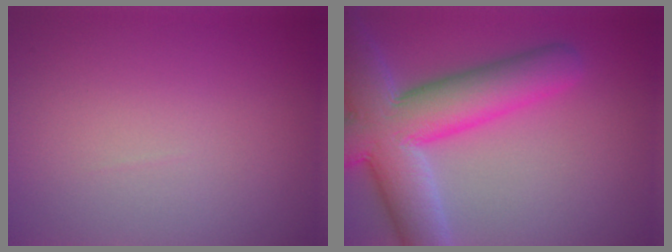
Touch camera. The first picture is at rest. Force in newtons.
{"total": 10.6, "press": 10.6, "slide": 0.7}